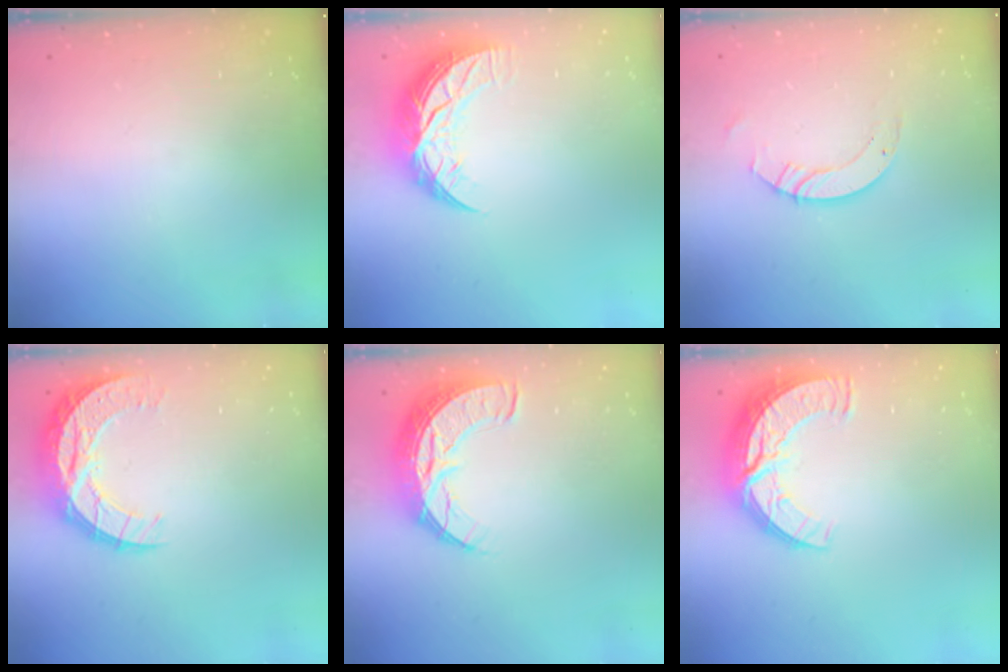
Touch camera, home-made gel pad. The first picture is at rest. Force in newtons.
{"total": 10.1, "press": 10.0, "slide": 0.9}
{"total": 6.2, "press": 6.2, "slide": 0.6}
{"total": 10.9, "press": 10.9, "slide": 0.7}
{"total": 11.5, "press": 11.5, "slide": 0.9}
{"total": 11.6, "press": 11.5, "slide": 1.0}